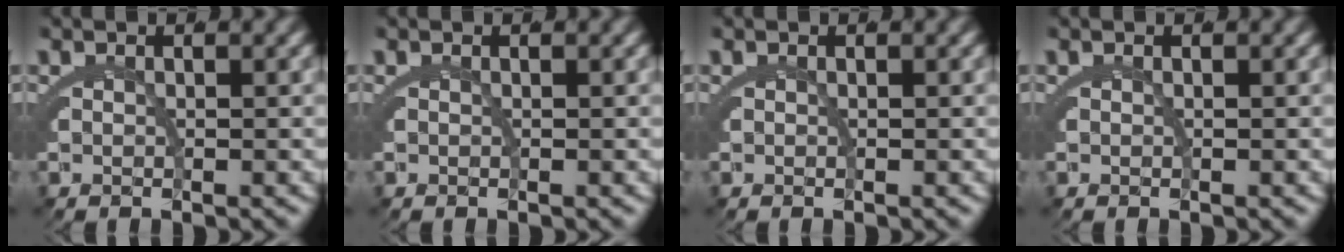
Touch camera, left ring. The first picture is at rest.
{"total": 0.0}
{"total": 0.0}
{"total": 0.0}